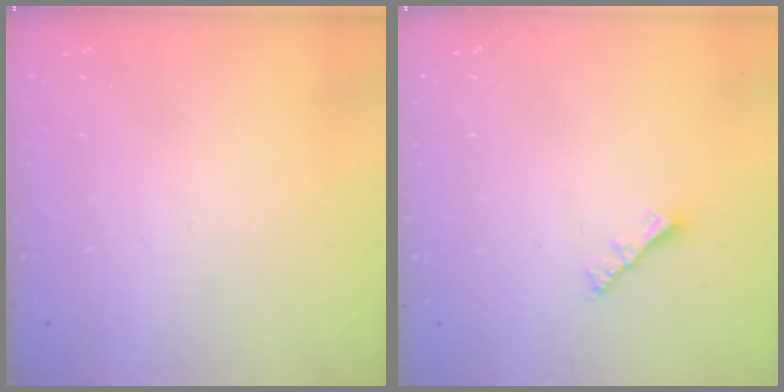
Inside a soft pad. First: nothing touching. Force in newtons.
{"total": 2.6, "press": 2.5, "slide": 0.5}